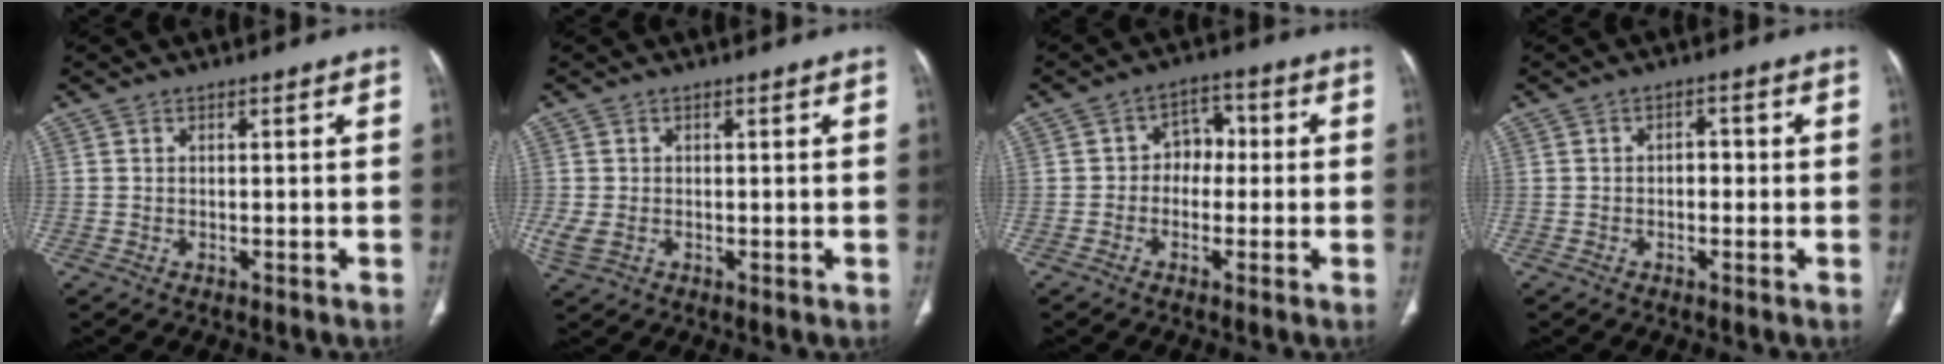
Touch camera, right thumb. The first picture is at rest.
{"total": 3.2, "force": [-0.3, 2.2, 2.2], "torque": [-0.061, -0.001, 0.000]}
{"total": 5.5, "force": [-0.4, 4.3, 3.4], "torque": [-0.016, 0.024, -0.019]}
{"total": 2.4, "force": [-0.2, 1.7, 1.8], "torque": [-0.013, 0.010, -0.009]}